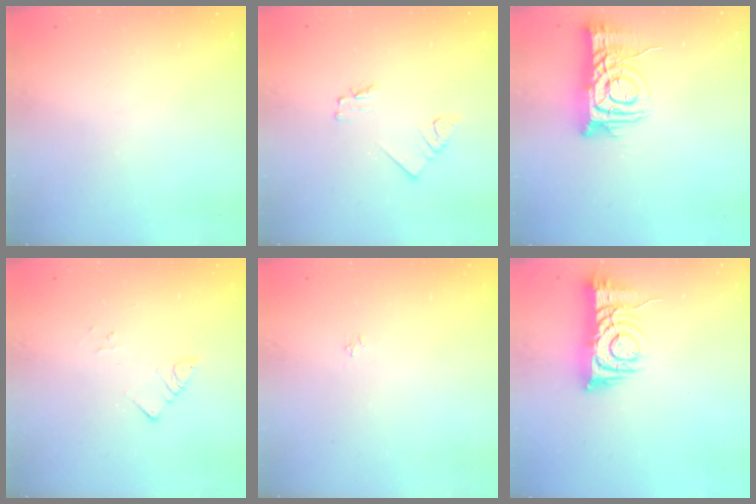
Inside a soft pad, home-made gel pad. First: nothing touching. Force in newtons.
{"total": 1.6, "press": 1.6, "slide": 0.2}
{"total": 9.5, "press": 9.5, "slide": 0.9}
{"total": 2.9, "press": 2.9, "slide": 0.2}
{"total": 2.4, "press": 2.3, "slide": 0.5}
{"total": 8.6, "press": 8.5, "slide": 1.2}